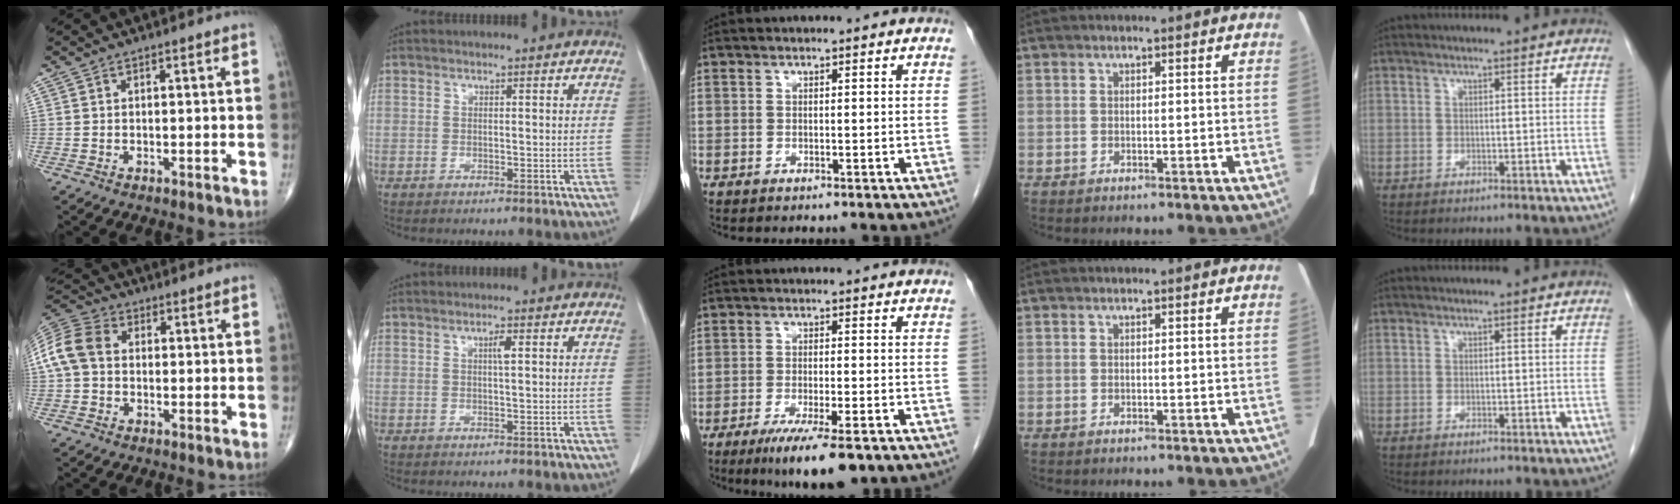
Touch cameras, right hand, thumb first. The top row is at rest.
{"thumb": {"total": 9.6, "force": [0.5, 7.3, 6.3], "torque": [-0.129, 0.031, 0.000]}, "index": {"total": 2.0, "force": [0.7, 0.3, 1.8], "torque": [-0.034, 0.000, 0.012]}, "middle": {"total": 9.0, "force": [-6.0, 1.3, 6.6], "torque": [-0.100, -0.020, -0.089]}}